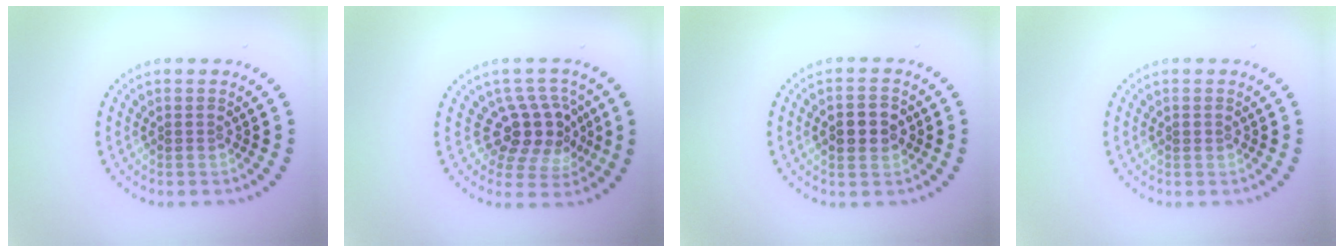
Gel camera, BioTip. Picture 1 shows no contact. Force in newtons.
{"total": 4.4, "press": 3.7, "slide": 2.3}
{"total": 3.7, "press": 3.7, "slide": 0.3}
{"total": 0.6, "press": 0.6, "slide": 0.2}